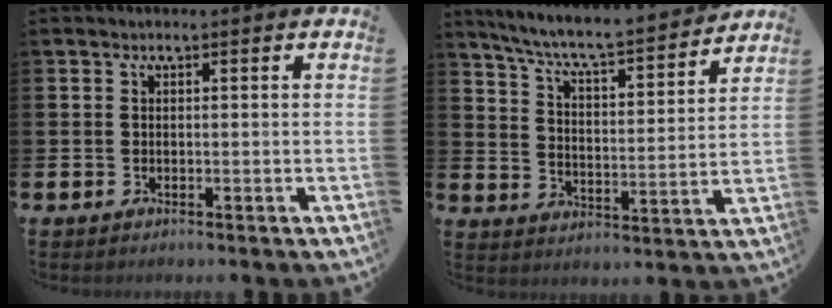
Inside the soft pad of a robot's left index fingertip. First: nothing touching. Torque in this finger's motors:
{"motor_torque": [0.19, -0.49, 0.71, 0.21]}